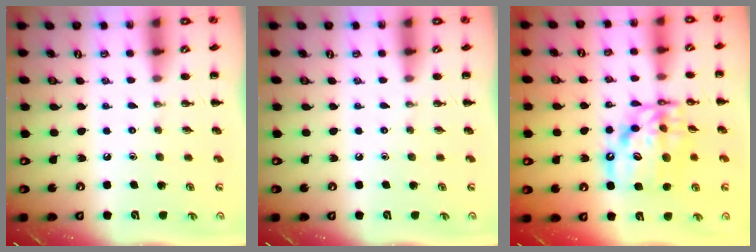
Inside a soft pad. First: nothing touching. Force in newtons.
{"total": 0.0}
{"total": 14.0, "press": 13.5, "slide": 3.9}